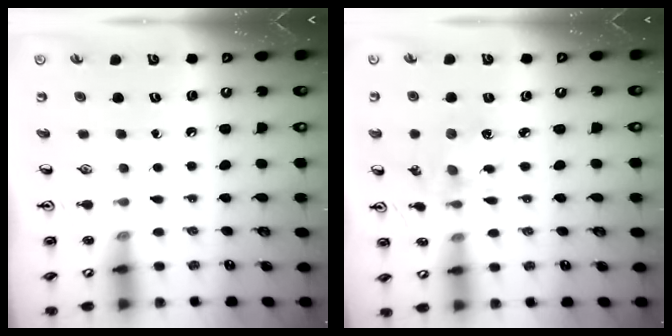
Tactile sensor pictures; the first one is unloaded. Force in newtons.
{"total": 5.4, "press": 5.4, "slide": 0.4}